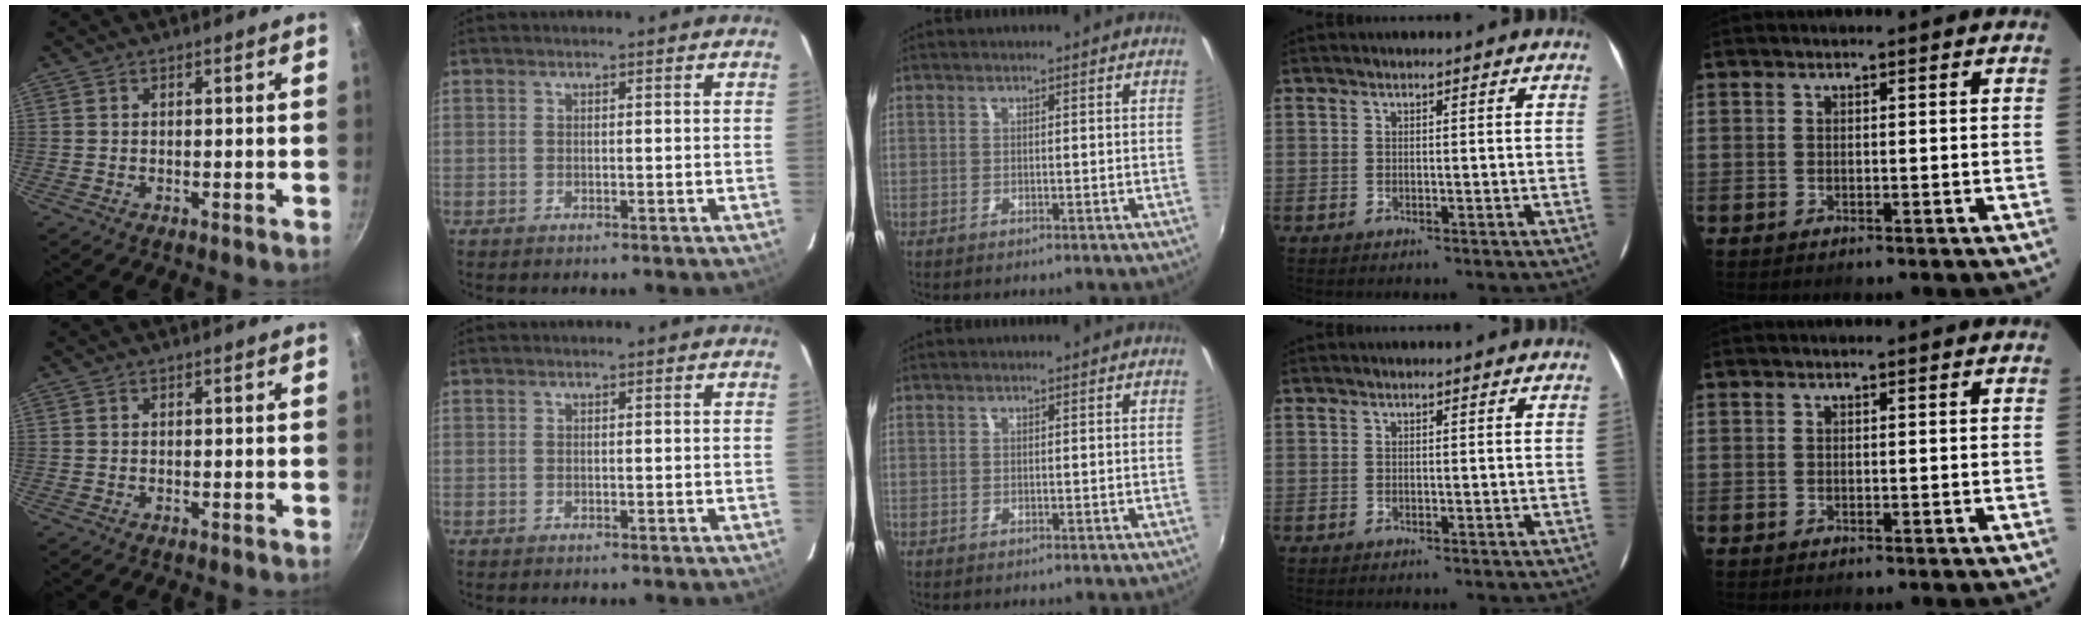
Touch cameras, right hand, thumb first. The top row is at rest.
{}